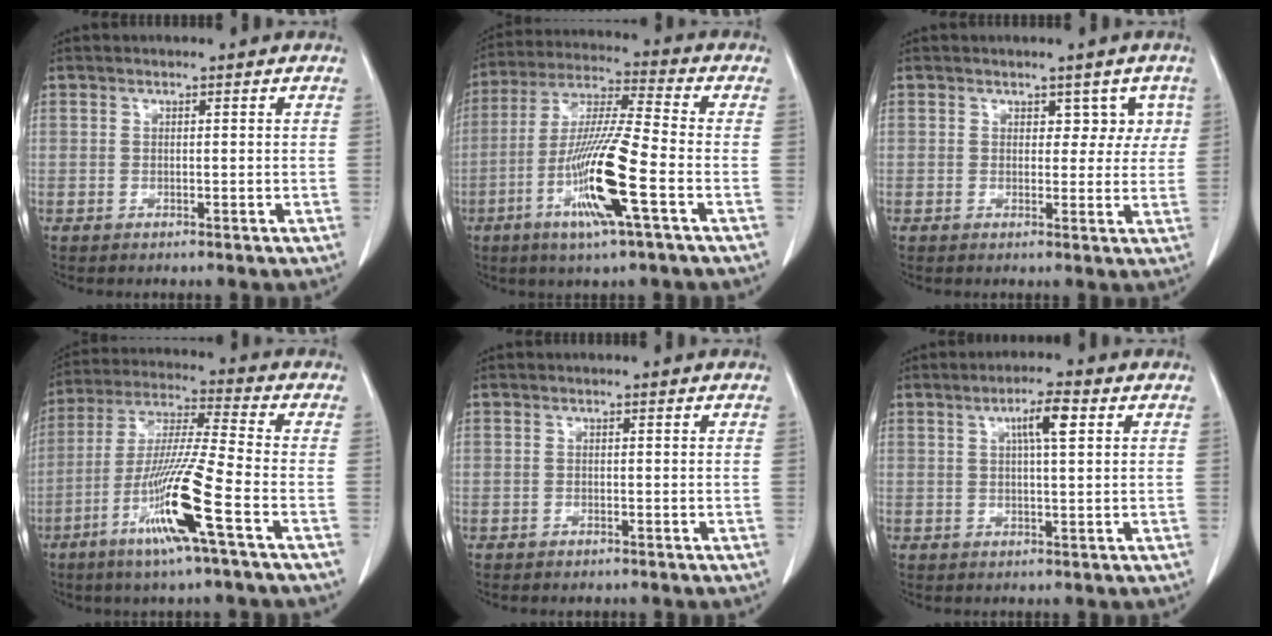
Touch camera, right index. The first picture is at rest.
{"total": 14.5, "force": [-5.1, 0.1, 13.6], "torque": [-0.270, -0.015, -0.100]}
{"total": 3.5, "force": [1.5, 2.5, 2.0], "torque": [-0.001, 0.008, 0.016]}
{"total": 14.2, "force": [-6.2, -0.8, 12.8], "torque": [-0.255, -0.017, -0.119]}
{"total": 0.7, "force": [-0.6, 0.4, 0.2], "torque": [-0.008, 0.000, -0.006]}
{"total": 4.6, "force": [1.6, 0.5, 4.3], "torque": [-0.076, 0.006, 0.028]}